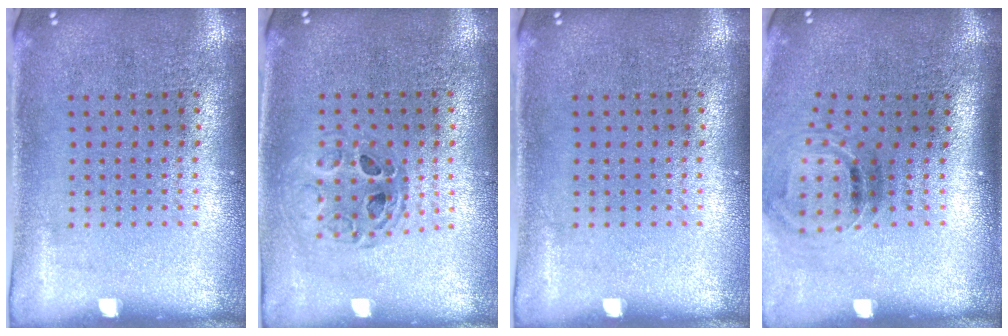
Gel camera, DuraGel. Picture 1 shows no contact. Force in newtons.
{"total": 0.8, "press": 0.8, "slide": 0.0}
{"total": 0.0}
{"total": 1.2, "press": 0.9, "slide": 0.8}